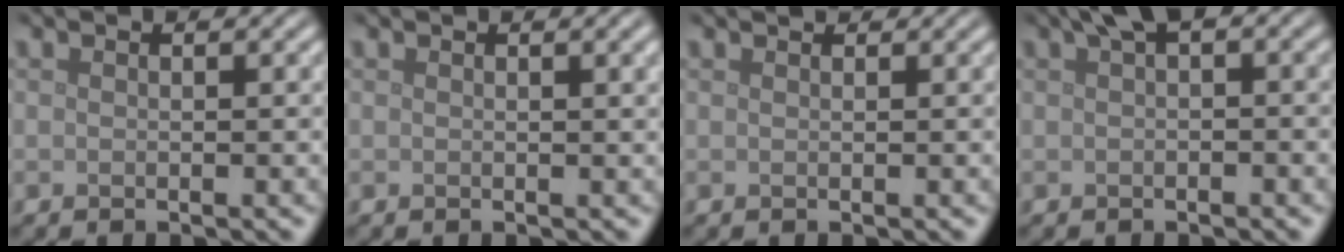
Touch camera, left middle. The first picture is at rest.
{"total": 1.7, "force": [0.6, 0.5, 1.4], "torque": [-0.013, 0.003, 0.007]}
{"total": 0.7, "force": [0.6, 0.1, 0.1], "torque": [-0.010, -0.006, 0.006]}
{"total": 2.4, "force": [0.8, 0.8, 2.2], "torque": [-0.027, 0.009, 0.010]}